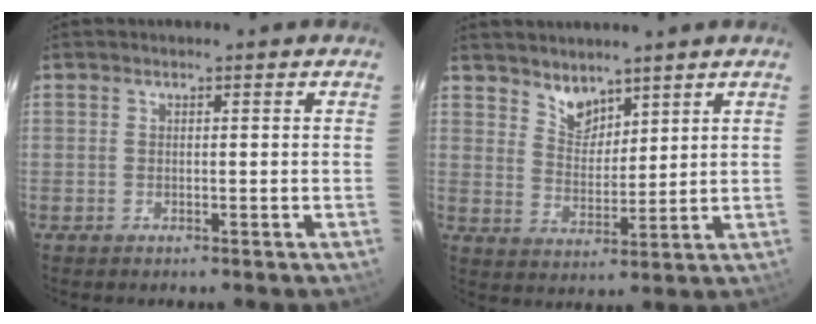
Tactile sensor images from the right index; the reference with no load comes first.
{"total": 5.6, "force": [4.6, 2.7, 1.7], "torque": [-0.020, 0.001, 0.088]}